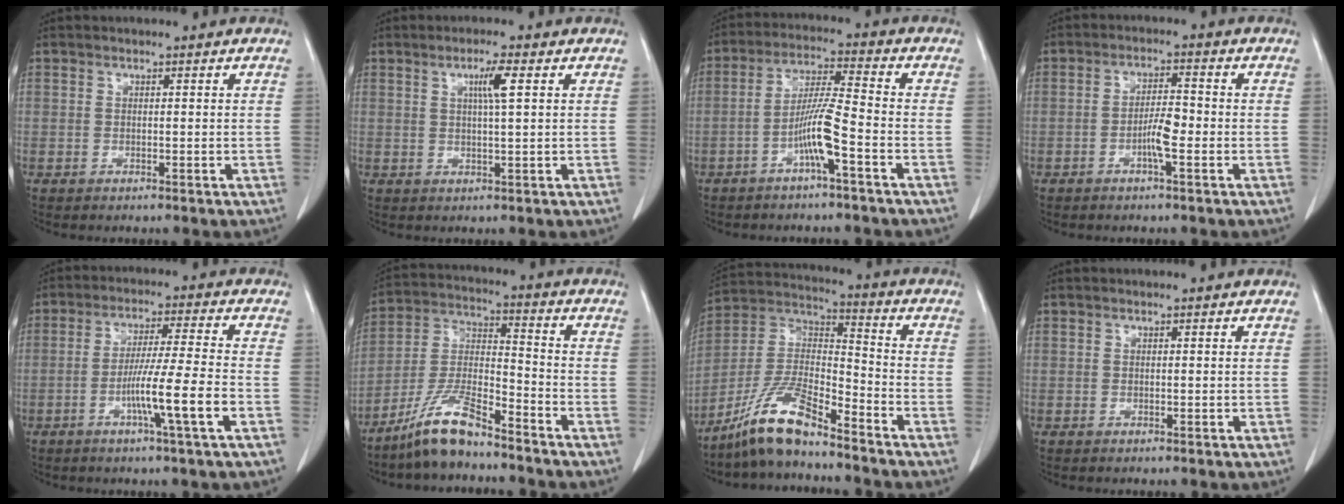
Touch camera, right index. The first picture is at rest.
{"total": 3.6, "force": [1.2, -0.2, 3.4], "torque": [-0.060, -0.001, 0.020]}
{"total": 7.3, "force": [-3.2, -0.2, 6.6], "torque": [-0.132, 0.010, -0.060]}
{"total": 4.1, "force": [-1.4, 0.6, 3.8], "torque": [-0.069, 0.004, -0.026]}
{"total": 9.5, "force": [-3.5, -1.2, 8.8], "torque": [-0.155, -0.006, -0.063]}
{"total": 10.5, "force": [-8.4, 1.7, 6.0], "torque": [-0.132, -0.006, -0.165]}
{"total": 12.0, "force": [-9.5, 1.9, 7.1], "torque": [-0.150, 0.004, -0.183]}
{"total": 0.0}